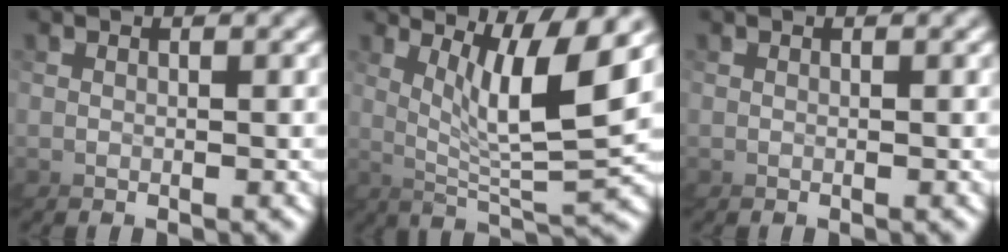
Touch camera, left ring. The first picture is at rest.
{"total": 5.3, "force": [3.9, -3.0, 1.9], "torque": [-0.076, 0.034, 0.046]}
{"total": 0.0}